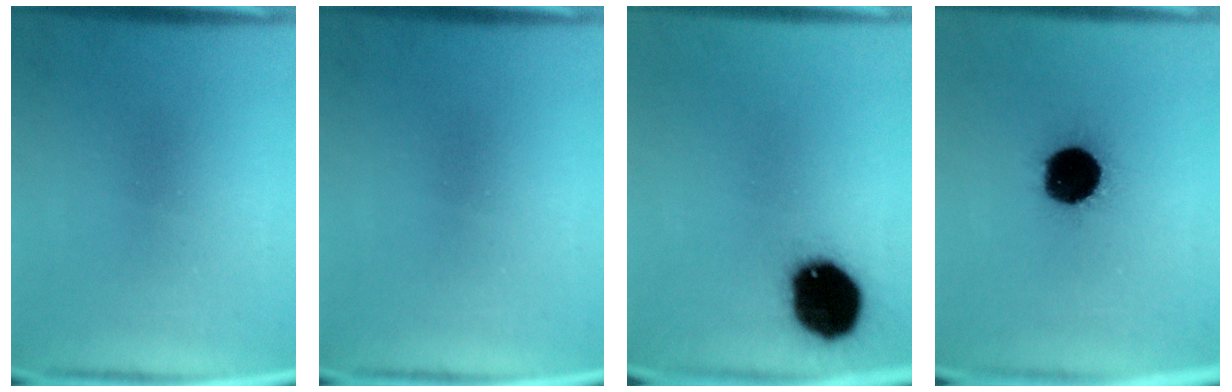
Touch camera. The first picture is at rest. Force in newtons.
{"total": 0.0}
{"total": 16.3}
{"total": 18.7}